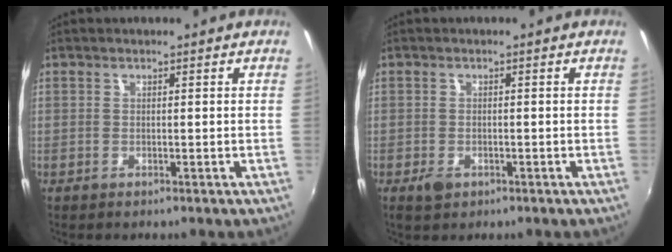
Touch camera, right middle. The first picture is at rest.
{"total": 2.3, "force": [-1.3, 1.5, 1.2], "torque": [-0.023, -0.005, -0.021]}